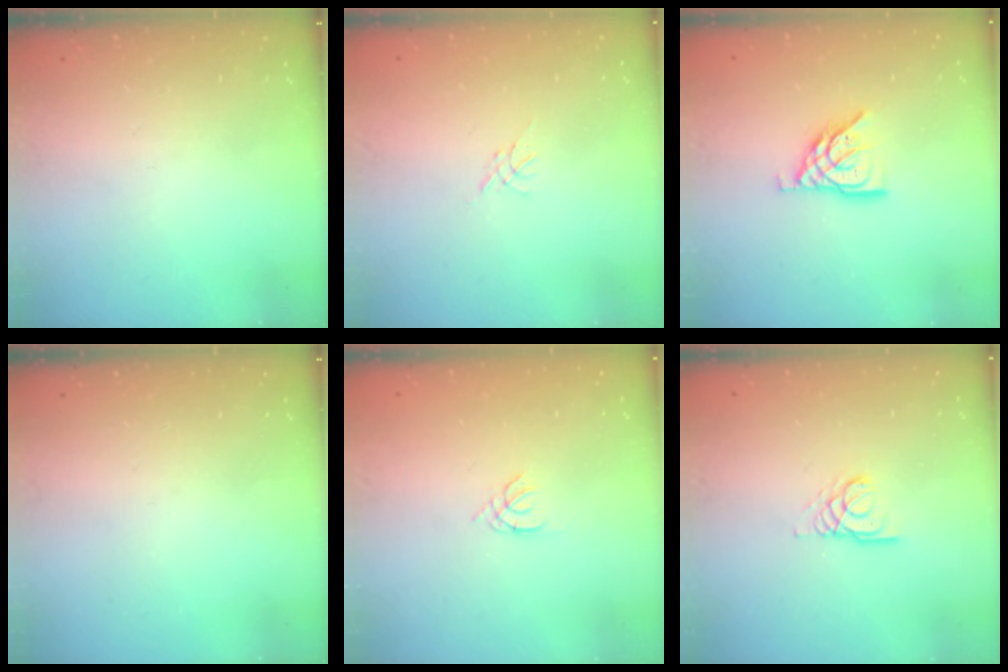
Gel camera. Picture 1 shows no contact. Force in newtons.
{"total": 0.0}
{"total": 9.9, "press": 9.8, "slide": 1.2}
{"total": 0.0}
{"total": 1.2, "press": 1.2, "slide": 0.3}
{"total": 3.4, "press": 3.4, "slide": 0.3}